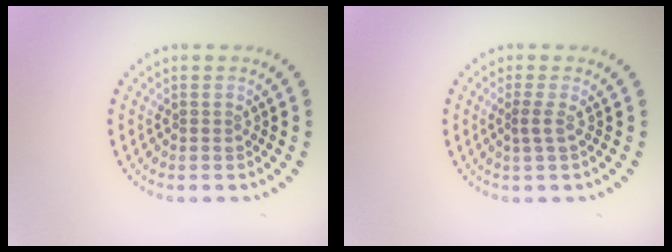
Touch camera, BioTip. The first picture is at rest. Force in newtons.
{"total": 1.0, "press": 0.8, "slide": 0.6}